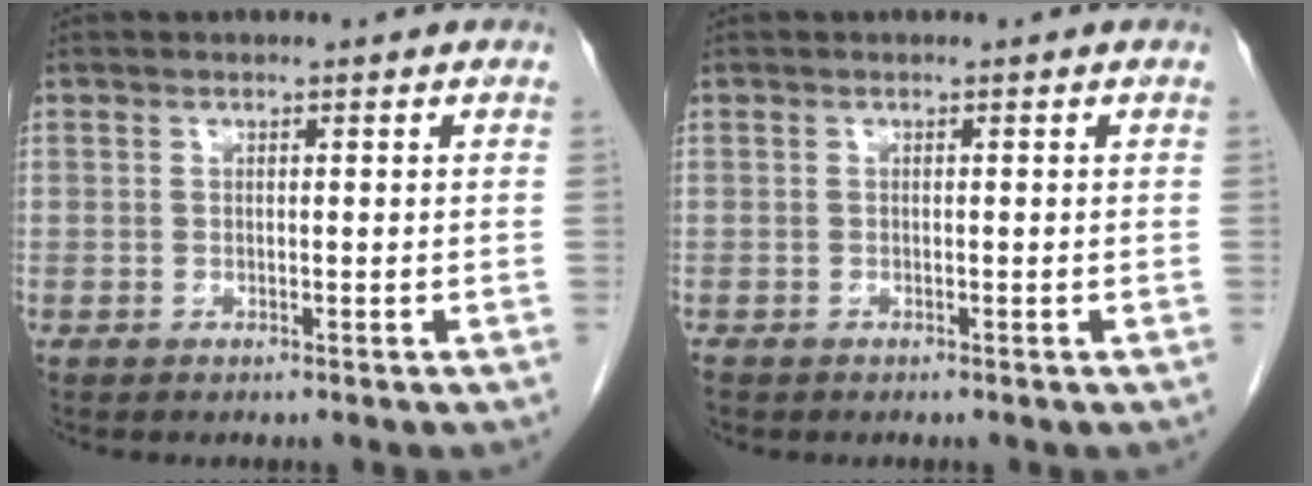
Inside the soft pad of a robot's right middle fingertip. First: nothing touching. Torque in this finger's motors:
{"motor_torque": [0.19, -0.06, 0.02, 0.01]}